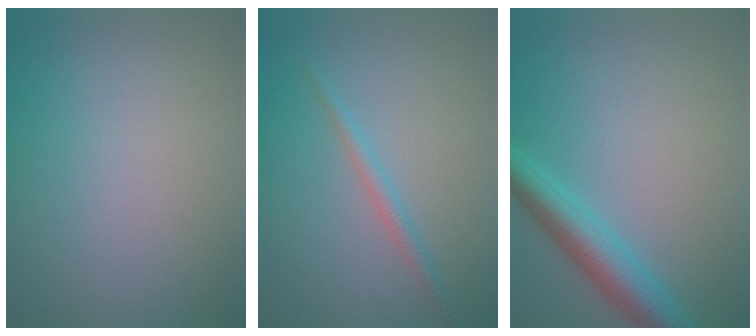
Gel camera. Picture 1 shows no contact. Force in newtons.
{"total": 1.4, "press": 1.4, "slide": 0.1}
{"total": 4.8, "press": 4.8, "slide": 0.2}